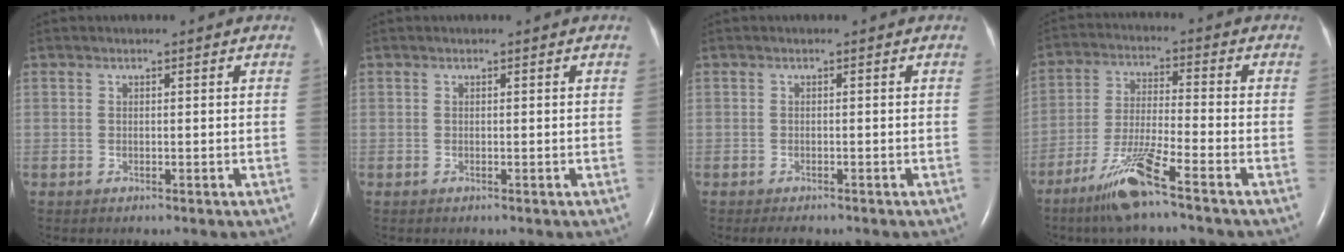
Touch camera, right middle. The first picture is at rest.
{"total": 0.0}
{"total": 1.6, "force": [-1.3, 0.5, 0.8], "torque": [-0.015, -0.004, -0.015]}
{"total": 9.4, "force": [-6.3, -0.3, 6.9], "torque": [-0.142, -0.027, -0.126]}